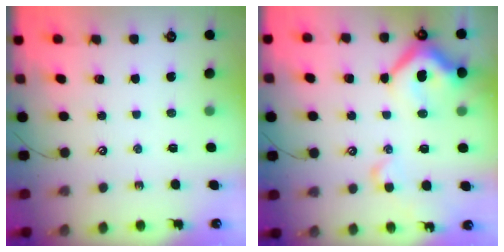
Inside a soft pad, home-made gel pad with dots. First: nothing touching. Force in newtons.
{"total": 12.5, "press": 12.4, "slide": 1.8}